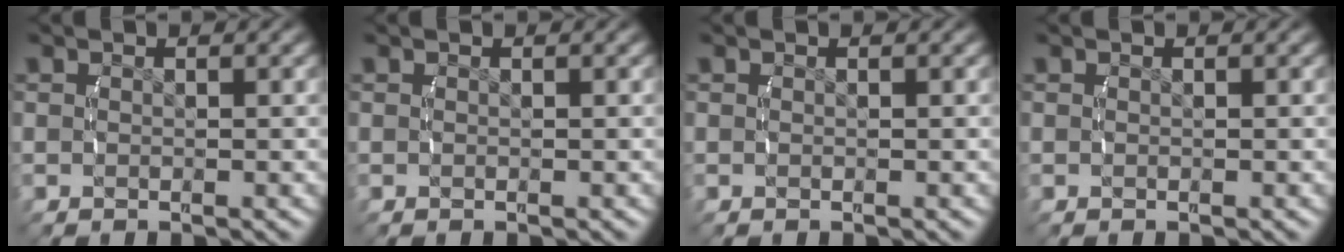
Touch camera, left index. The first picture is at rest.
{"total": 0.0}
{"total": 0.0}
{"total": 0.0}